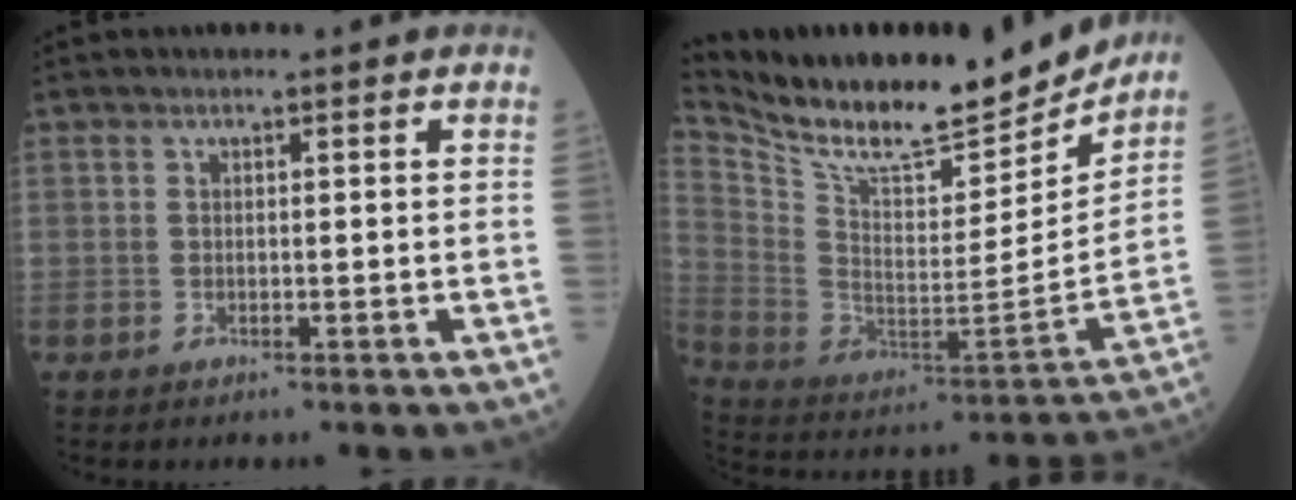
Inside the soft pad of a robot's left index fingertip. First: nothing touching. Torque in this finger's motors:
{"motor_torque": [0.97, -1.17, 0.14, 0.07]}